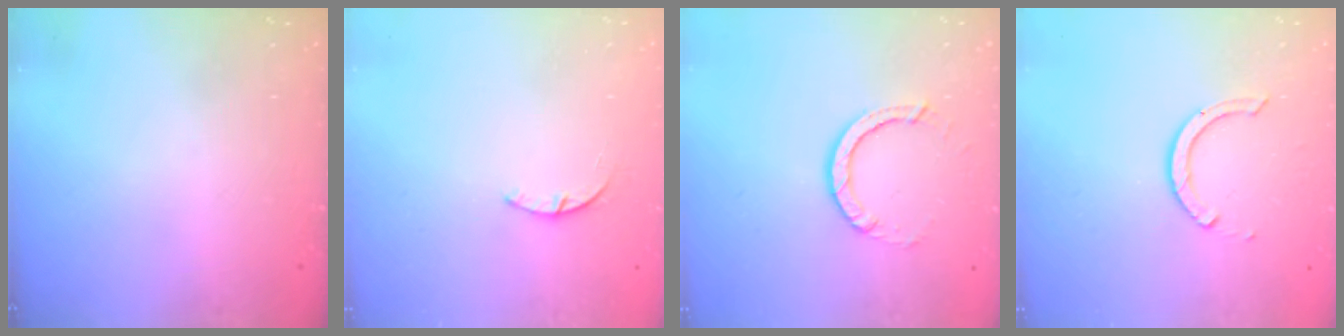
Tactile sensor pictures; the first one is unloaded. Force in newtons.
{"total": 1.4, "press": 1.4, "slide": 0.3}
{"total": 4.5, "press": 4.5, "slide": 0.3}
{"total": 7.0, "press": 6.9, "slide": 0.8}